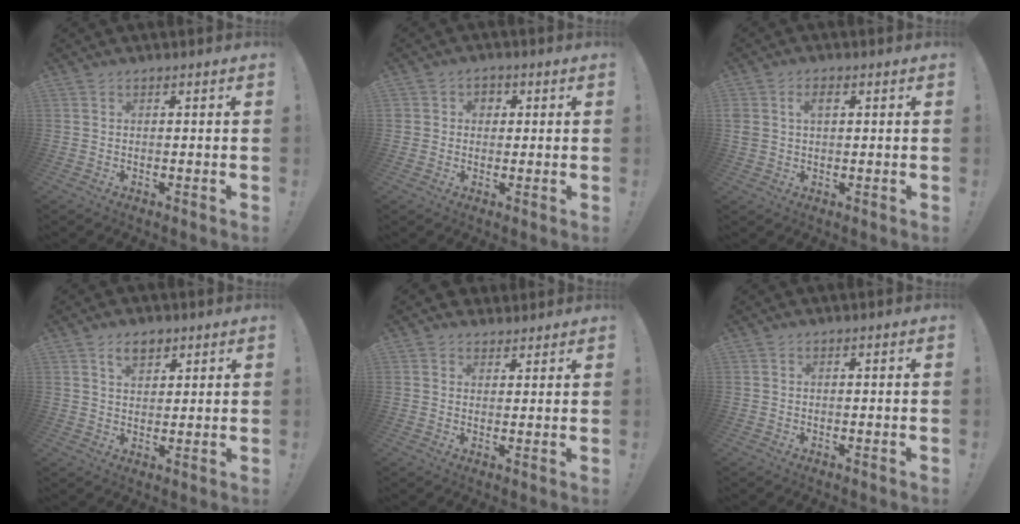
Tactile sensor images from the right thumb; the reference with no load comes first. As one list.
[{"total": 3.4, "force": [0.3, 3.3, 0.9], "torque": [-0.016, 0.005, 0.005]}, {"total": 3.7, "force": [1.1, 2.4, 2.6], "torque": [-0.060, 0.007, 0.016]}, {"total": 5.4, "force": [3.2, 3.2, 2.9], "torque": [-0.039, -0.008, 0.057]}, {"total": 3.8, "force": [2.9, 2.4, 0.3], "torque": [0.007, -0.014, 0.052]}, {"total": 0.0}]